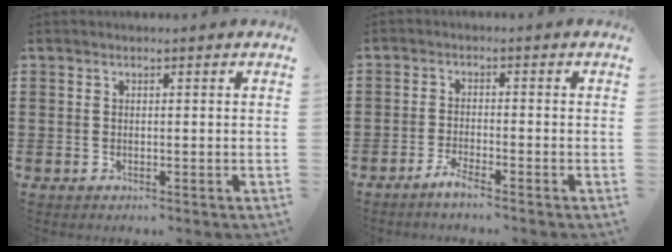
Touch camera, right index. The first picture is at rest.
{"total": 2.2, "force": [-2.0, -0.3, 1.0], "torque": [-0.025, -0.003, -0.037]}